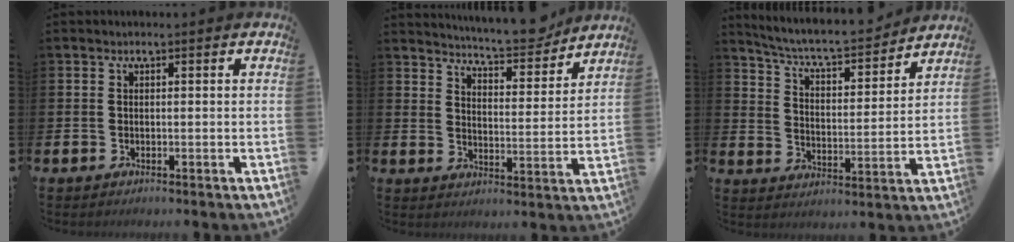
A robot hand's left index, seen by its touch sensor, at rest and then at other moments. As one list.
[{"total": 7.1, "force": [6.9, 0.5, 1.5], "torque": [-0.031, -0.052, 0.117]}, {"total": 7.0, "force": [6.5, 0.9, 2.2], "torque": [-0.073, -0.052, 0.108]}]